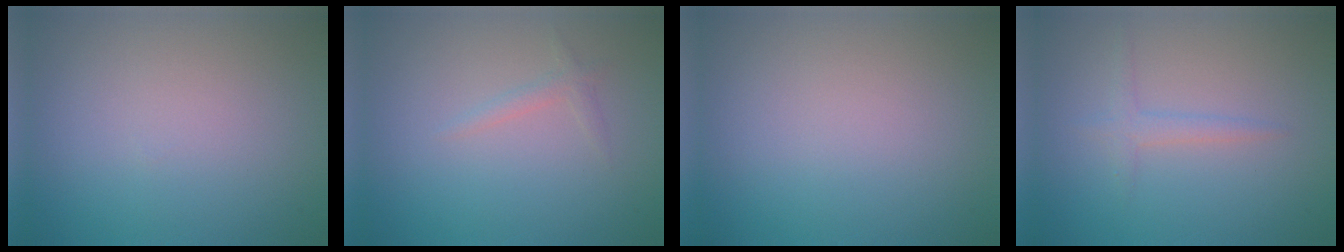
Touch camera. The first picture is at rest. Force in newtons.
{"total": 0.9, "press": 0.9, "slide": 0.1}
{"total": 0.0}
{"total": 1.4, "press": 1.4, "slide": 0.1}